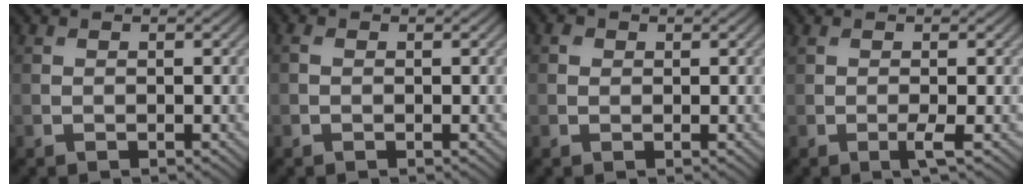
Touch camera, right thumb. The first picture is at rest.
{"total": 0.8, "force": [0.1, 0.5, 0.6], "torque": [-0.014, 0.003, -0.001]}
{"total": 0.6, "force": [0.3, 0.6, 0.1], "torque": [-0.001, 0.001, 0.002]}
{"total": 2.0, "force": [-0.1, 0.2, 1.9], "torque": [-0.046, 0.004, -0.006]}